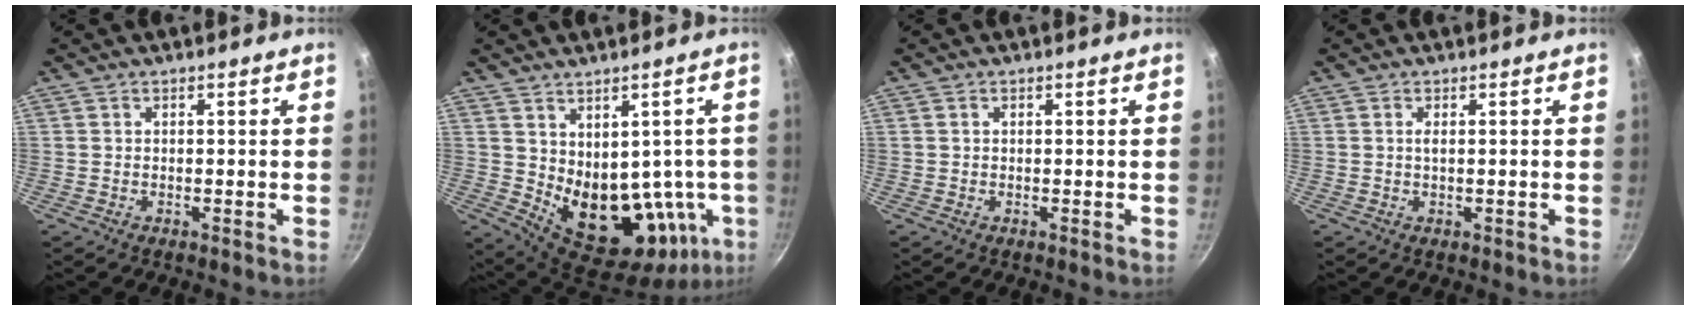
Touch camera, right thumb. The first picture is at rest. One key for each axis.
{"total": 17.6, "fx": 0.4, "fy": 11.6, "fz": 13.2, "tx": -0.136, "ty": -0.024, "tz": 0.040}
{"total": 0.5, "fx": 0.2, "fy": 0.4, "fz": 0.3, "tx": -0.003, "ty": 0.003, "tz": 0.003}
{"total": 1.0, "fx": 0.2, "fy": 0.2, "fz": 1.0, "tx": -0.017, "ty": -0.001, "tz": 0.002}